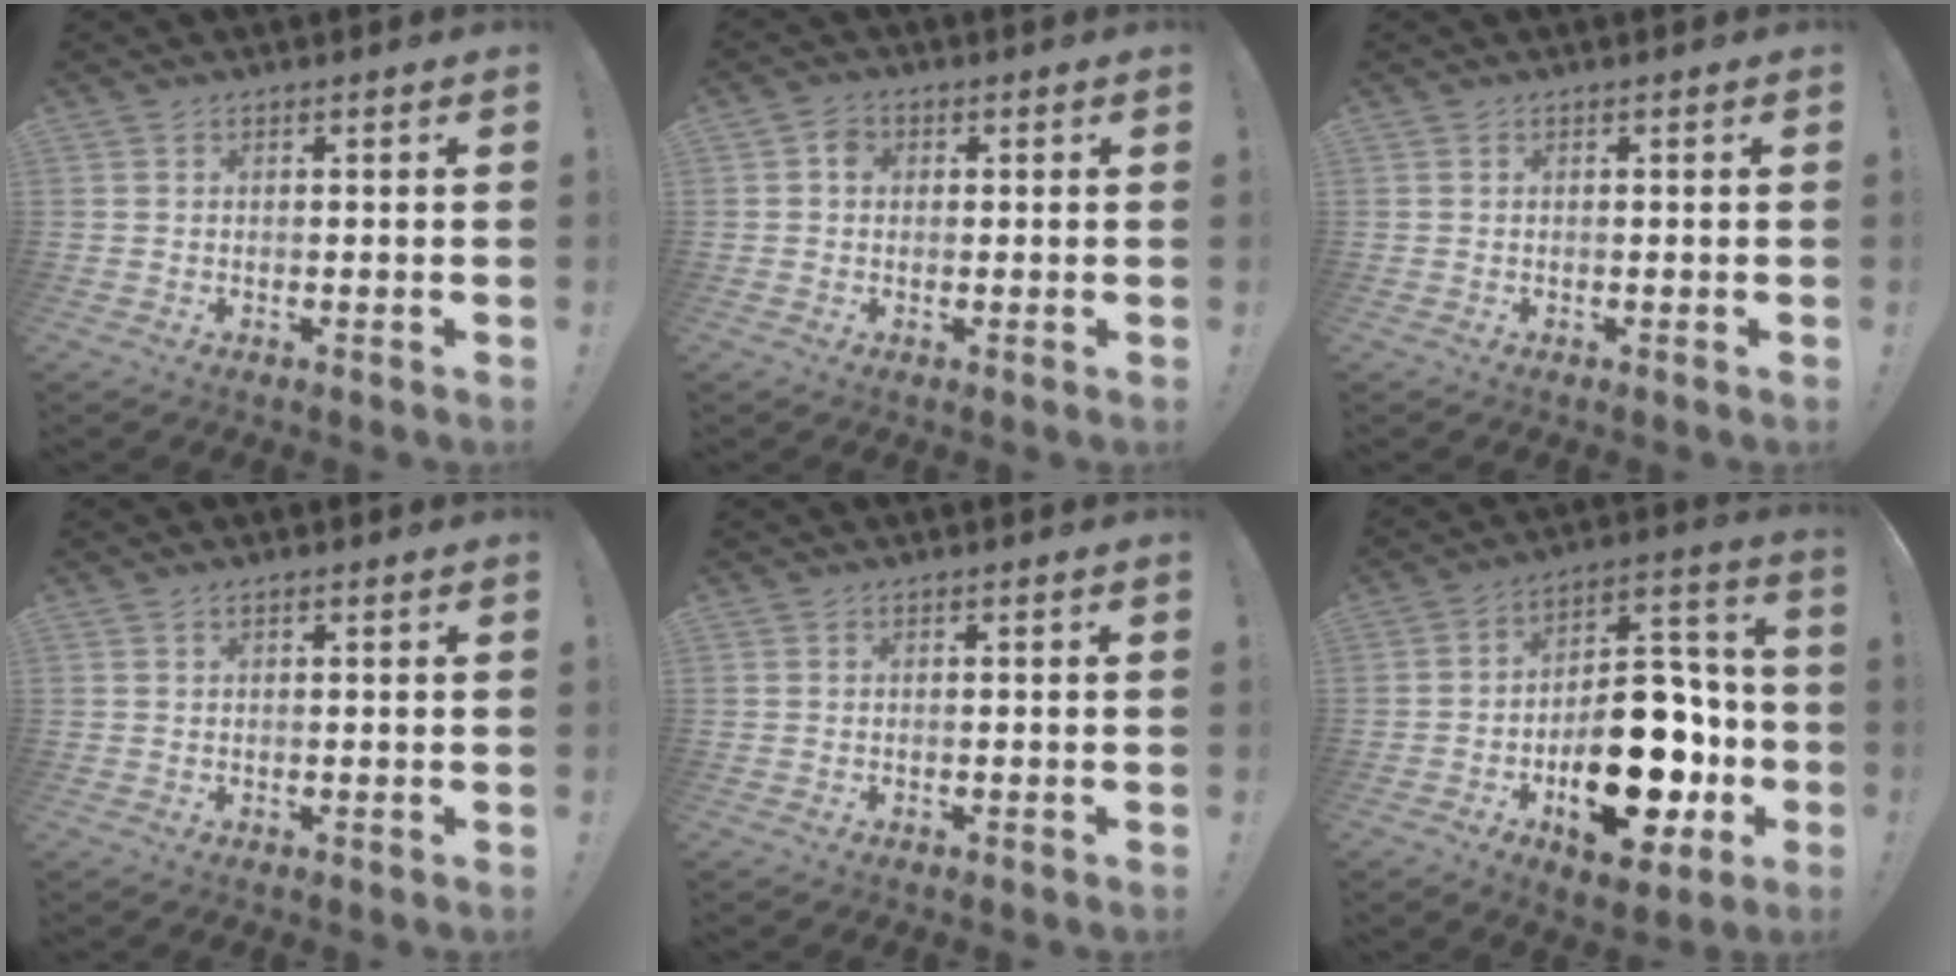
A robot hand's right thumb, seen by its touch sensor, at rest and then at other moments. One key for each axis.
{"total": 3.1, "fx": 0.1, "fy": 2.6, "fz": 1.8, "tx": -0.029, "ty": 0.008, "tz": 0.001}
{"total": 0.0}
{"total": 0.5, "fx": 0.4, "fy": 0.1, "fz": 0.3, "tx": -0.005, "ty": 0.001, "tz": 0.007}
{"total": 0.0}
{"total": 24.2, "fx": -8.2, "fy": 13.6, "fz": 18.2, "tx": -0.244, "ty": 0.059, "tz": -0.109}